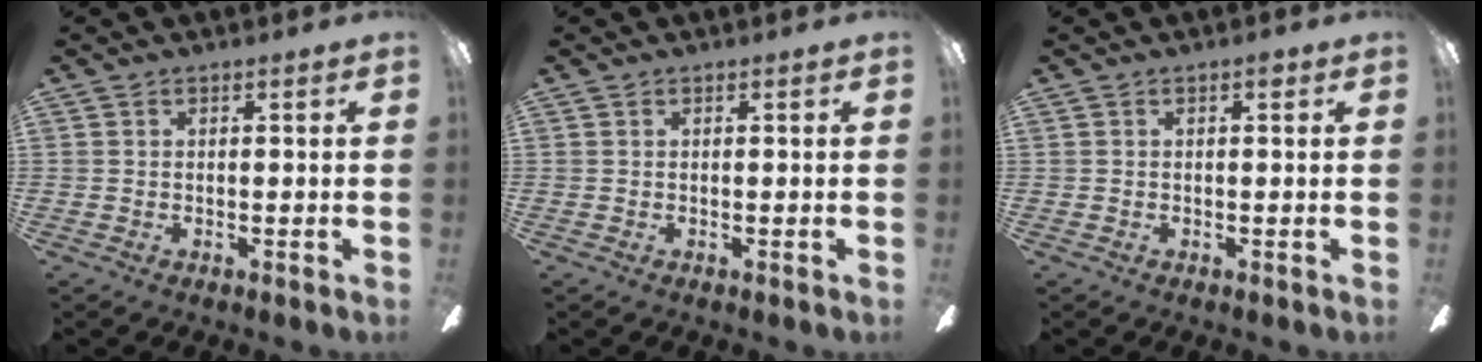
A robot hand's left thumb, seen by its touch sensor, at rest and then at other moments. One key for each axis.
{"total": 0.0}
{"total": 0.9, "fx": 0.5, "fy": 0.4, "fz": 0.7, "tx": -0.006, "ty": 0.001, "tz": 0.005}